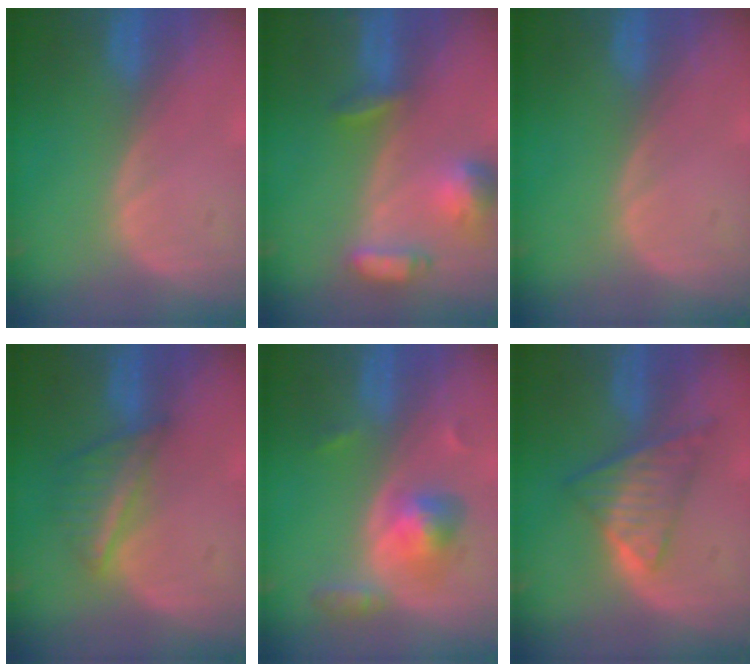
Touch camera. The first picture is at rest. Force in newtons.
{"total": 6.8, "press": 6.4, "slide": 2.3}
{"total": 0.0}
{"total": 5.6, "press": 5.3, "slide": 1.7}
{"total": 5.2, "press": 5.2, "slide": 0.4}
{"total": 7.4, "press": 6.2, "slide": 3.9}